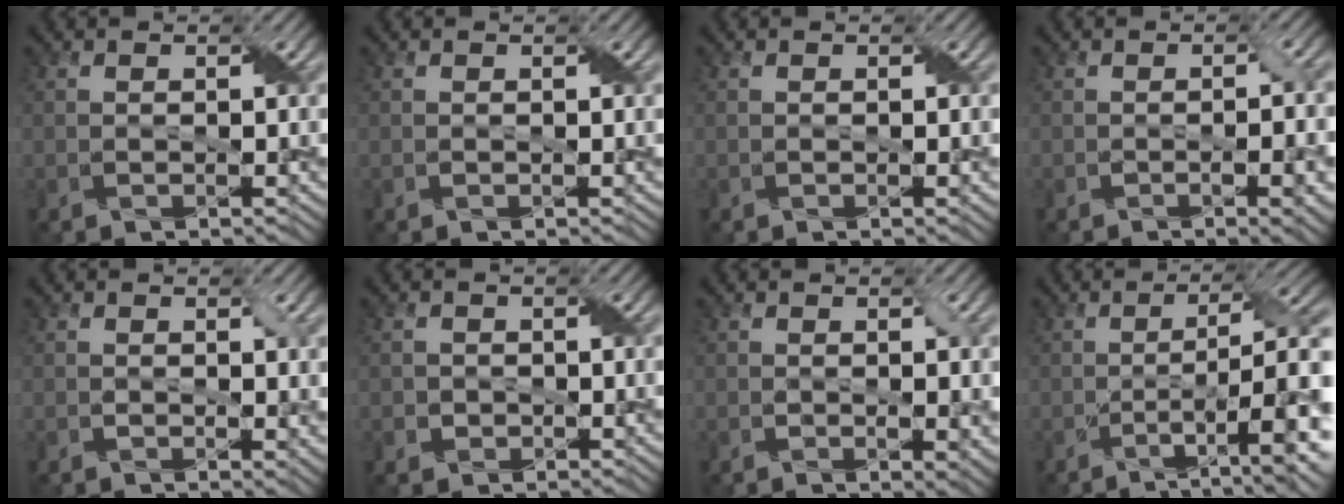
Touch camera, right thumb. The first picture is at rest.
{"total": 0.0}
{"total": 0.8, "force": [-0.1, 0.1, 0.8], "torque": [-0.012, -0.001, -0.001]}
{"total": 4.9, "force": [-1.4, 1.0, 4.5], "torque": [-0.067, -0.005, -0.015]}
{"total": 1.8, "force": [0.1, 1.0, 1.6], "torque": [-0.027, -0.006, 0.006]}
{"total": 1.4, "force": [-0.3, 1.3, 0.1], "torque": [-0.001, -0.004, -0.005]}
{"total": 2.7, "force": [-0.1, 1.0, 2.5], "torque": [-0.039, -0.007, 0.002]}
{"total": 10.2, "force": [-2.4, 2.7, 9.5], "torque": [-0.146, -0.003, -0.030]}